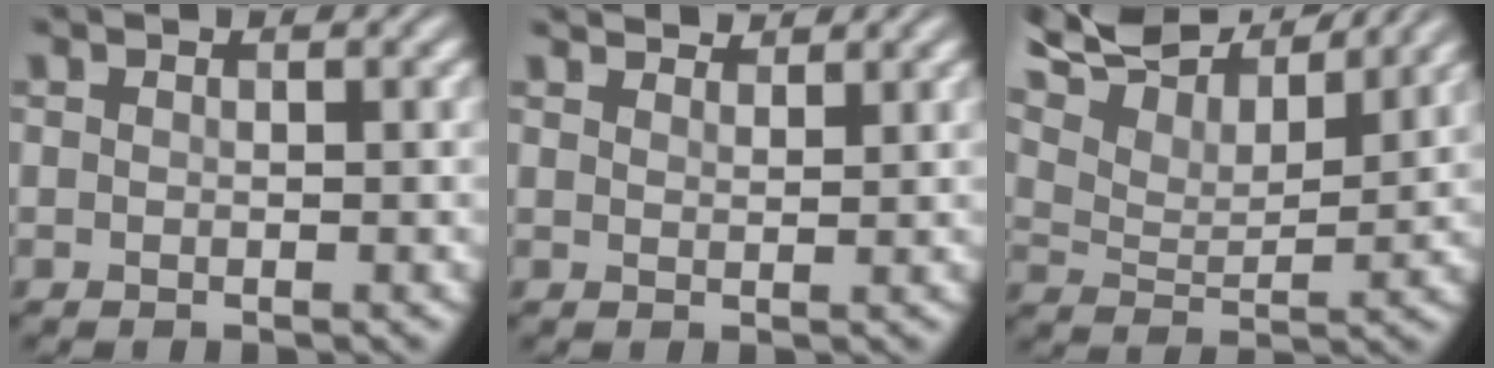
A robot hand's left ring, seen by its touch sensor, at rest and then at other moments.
{"total": 3.1, "force": [3.0, 0.4, 0.7], "torque": [-0.008, -0.005, 0.043]}
{"total": 10.3, "force": [9.0, 2.3, 4.4], "torque": [-0.103, 0.015, 0.128]}